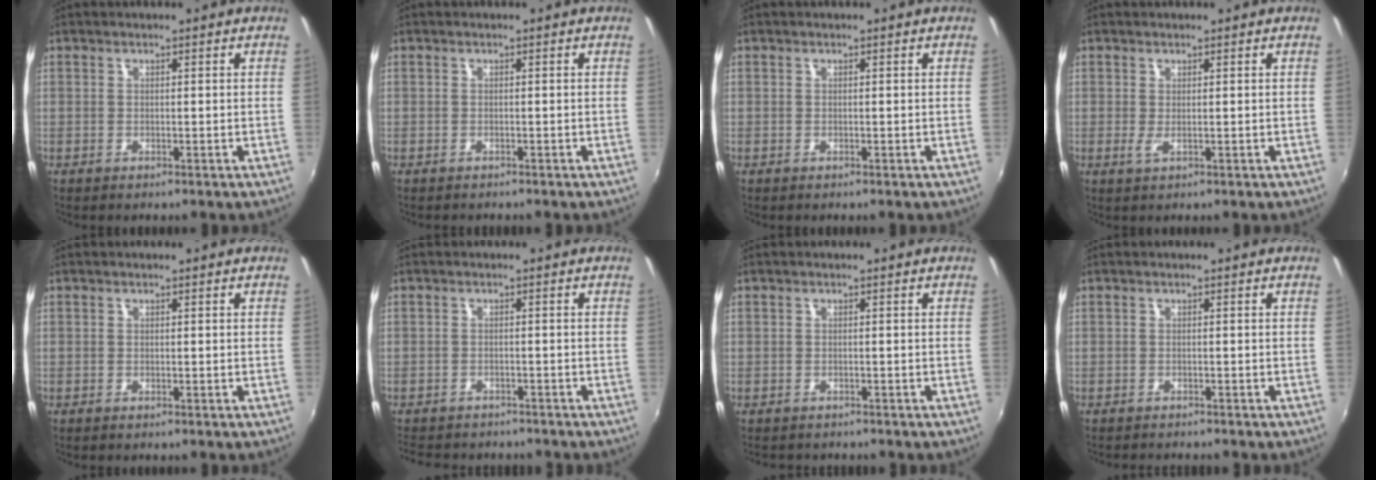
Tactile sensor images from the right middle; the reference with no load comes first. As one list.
[{"total": 0.8, "force": [-0.8, 0.2, 0.1], "torque": [-0.005, -0.004, -0.012]}, {"total": 0.0}, {"total": 1.2, "force": [0.2, 0.1, 1.2], "torque": [-0.023, -0.004, 0.001]}, {"total": 0.0}, {"total": 7.7, "force": [-6.7, 3.1, 2.4], "torque": [-0.064, -0.014, -0.102]}, {"total": 1.8, "force": [-1.6, 0.9, 0.2], "torque": [-0.009, -0.006, -0.025]}, {"total": 2.3, "force": [-2.2, 0.2, 0.5], "torque": [-0.021, -0.015, -0.037]}]